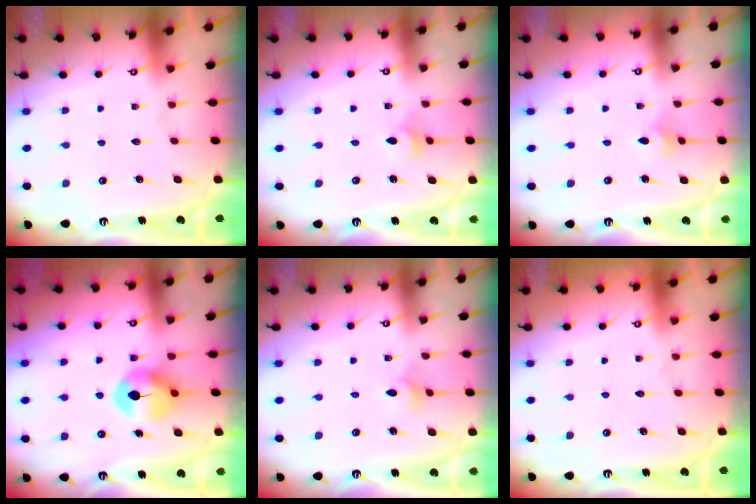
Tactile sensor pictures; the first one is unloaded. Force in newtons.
{"total": 3.1, "press": 3.0, "slide": 0.6}
{"total": 2.7, "press": 2.6, "slide": 0.5}
{"total": 7.8, "press": 7.8, "slide": 0.2}
{"total": 3.2, "press": 3.1, "slide": 0.6}
{"total": 0.0}